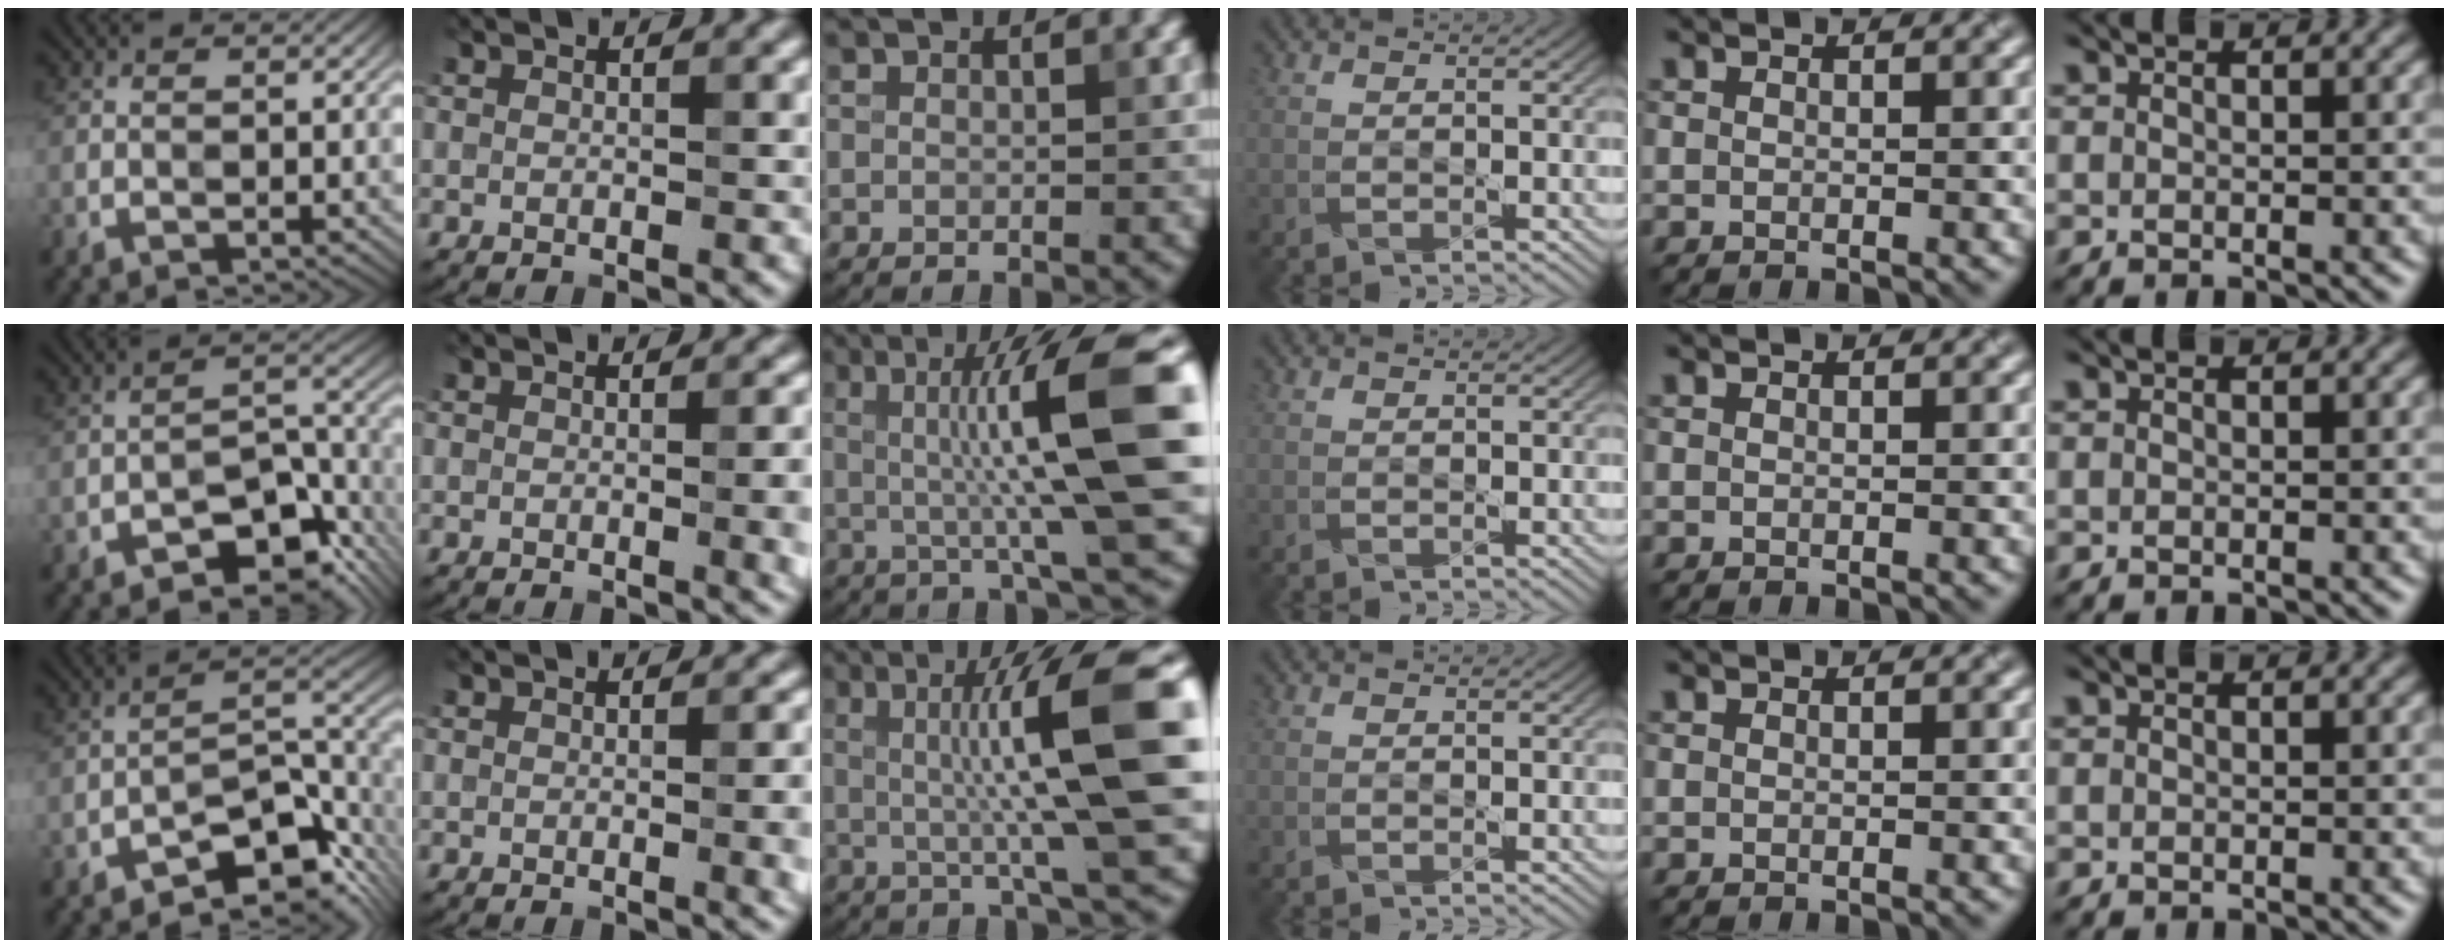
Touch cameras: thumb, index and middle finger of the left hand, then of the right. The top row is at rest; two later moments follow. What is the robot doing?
{"motion": "shake", "object": "plastic piggy bank"}